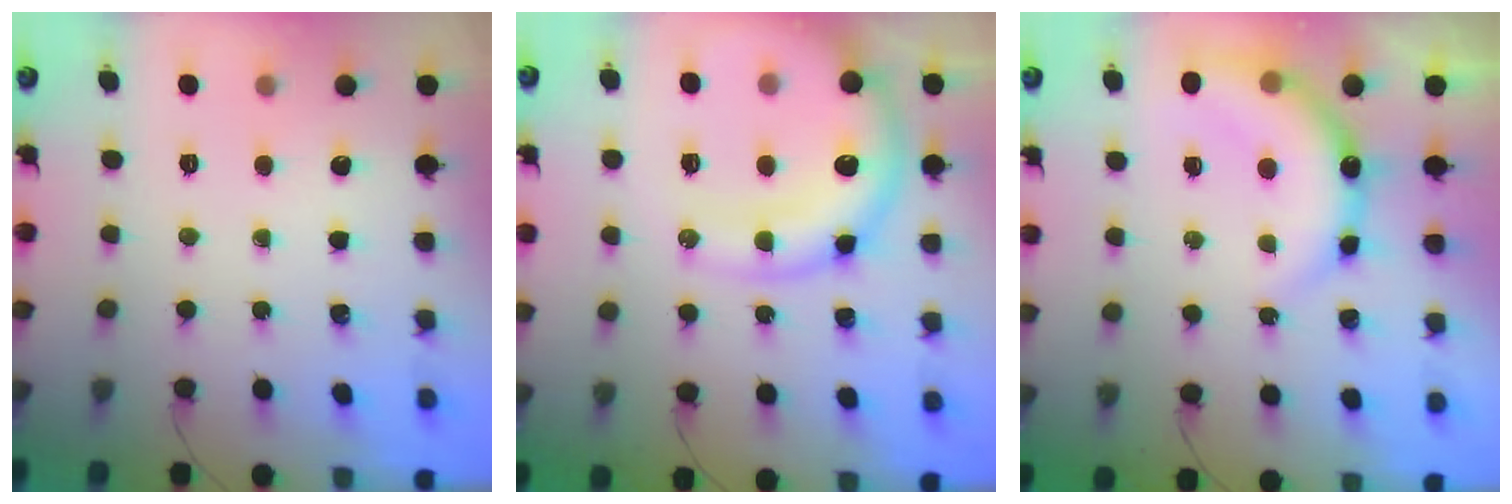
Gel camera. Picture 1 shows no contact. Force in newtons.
{"total": 15.9, "press": 15.5, "slide": 3.2}
{"total": 10.9, "press": 10.8, "slide": 1.5}